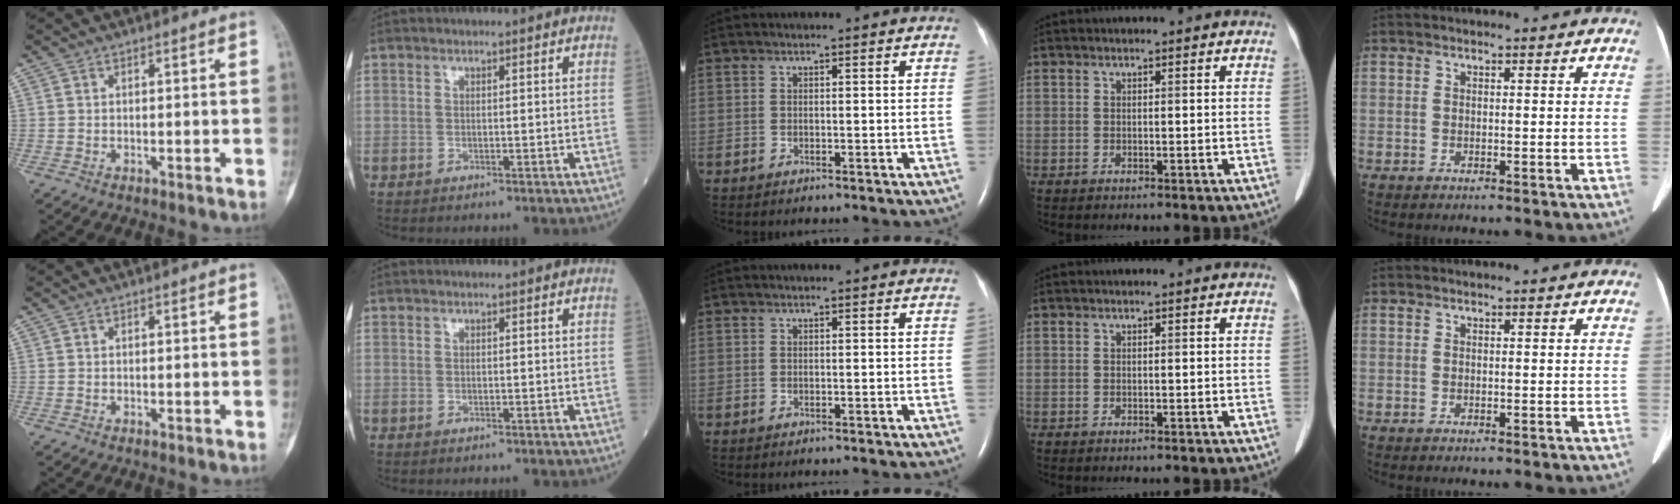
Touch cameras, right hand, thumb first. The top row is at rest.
{}